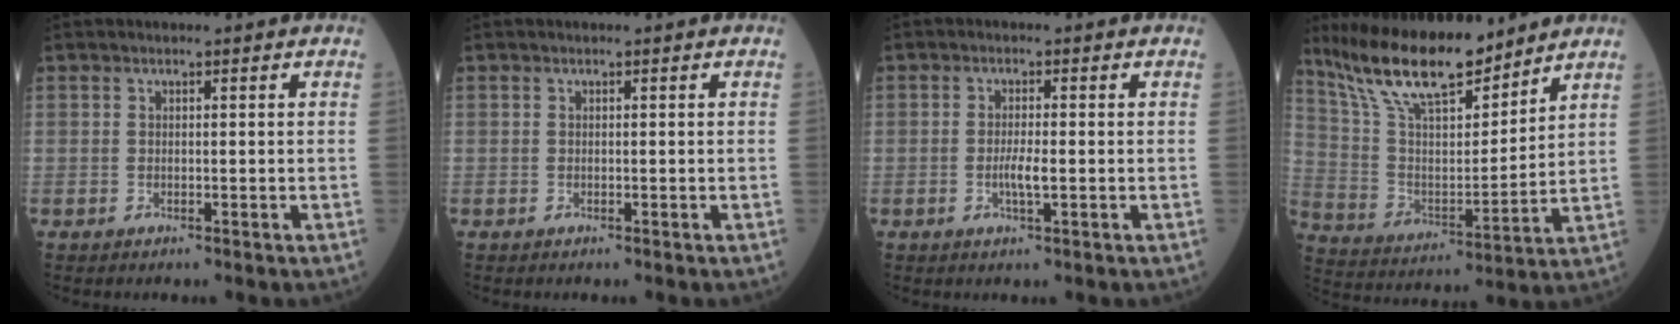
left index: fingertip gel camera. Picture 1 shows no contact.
{"total": 0.0}
{"total": 2.4, "force": [-0.6, 0.2, 2.3], "torque": [-0.041, -0.003, -0.010]}
{"total": 17.0, "force": [14.0, 3.9, 8.9], "torque": [-0.159, 0.007, 0.262]}